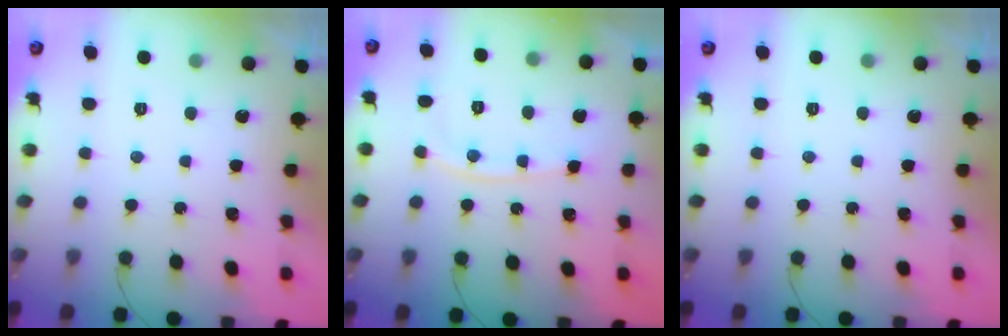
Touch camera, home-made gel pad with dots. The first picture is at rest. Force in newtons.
{"total": 7.8, "press": 7.7, "slide": 0.4}
{"total": 0.0}